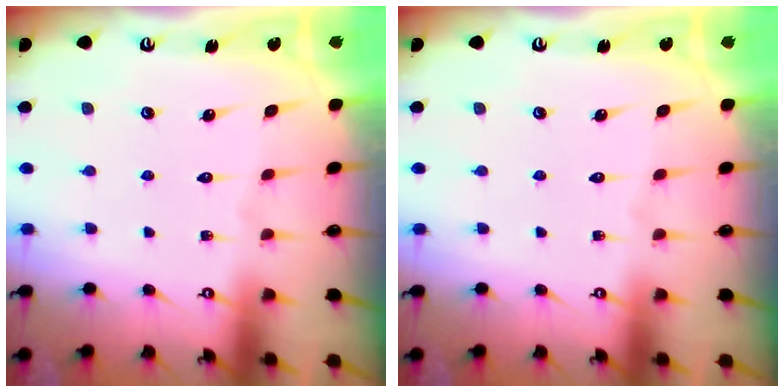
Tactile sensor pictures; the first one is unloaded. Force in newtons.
{"total": 0.0}